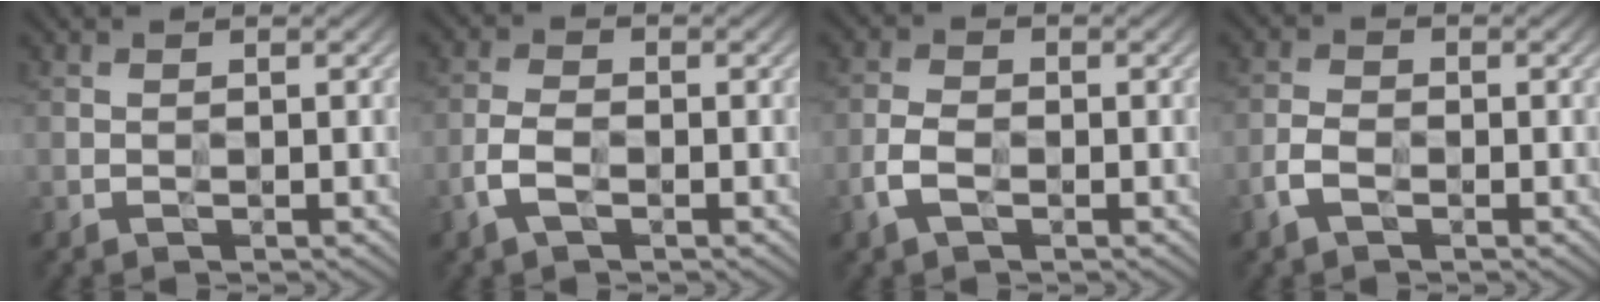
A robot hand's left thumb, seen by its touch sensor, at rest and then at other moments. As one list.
[{"total": 4.2, "force": [-2.3, 2.2, 2.7], "torque": [-0.060, -0.004, -0.049]}, {"total": 4.3, "force": [-2.2, 2.5, 2.6], "torque": [-0.059, -0.006, -0.049]}, {"total": 3.5, "force": [-2.1, 2.0, 1.9], "torque": [-0.041, -0.005, -0.047]}]